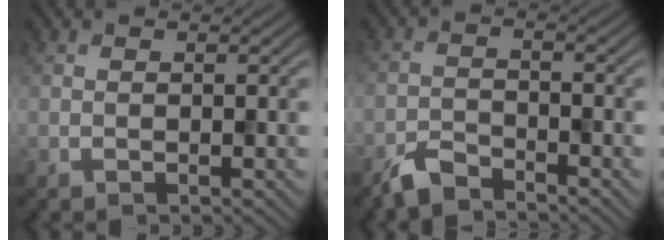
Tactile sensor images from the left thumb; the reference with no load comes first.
{"total": 3.5, "force": [-3.2, 0.9, 1.2], "torque": [-0.024, -0.003, -0.072]}